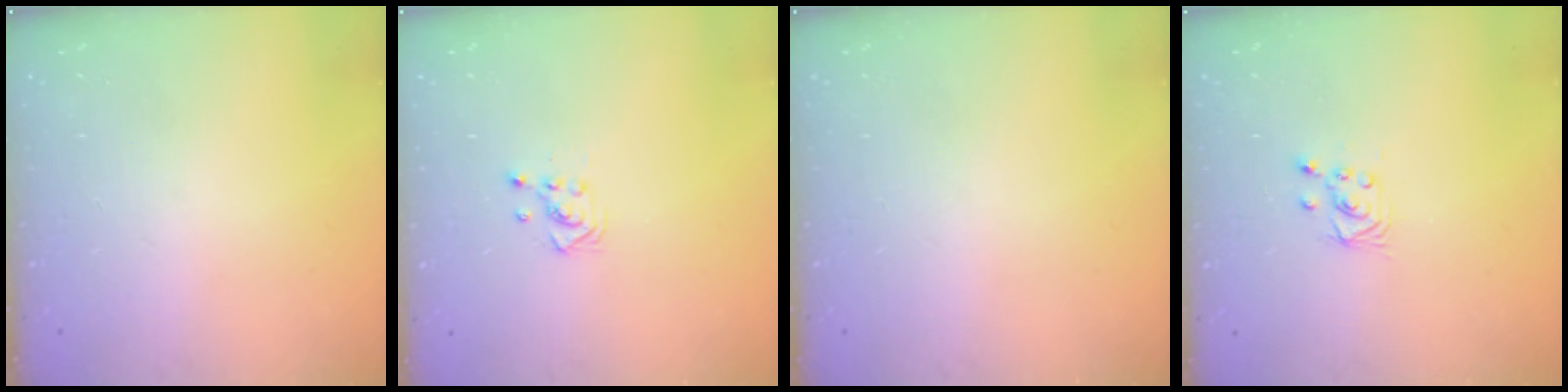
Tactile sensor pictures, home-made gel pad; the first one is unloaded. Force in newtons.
{"total": 3.1, "press": 3.1, "slide": 0.2}
{"total": 0.0}
{"total": 3.0, "press": 3.0, "slide": 0.3}